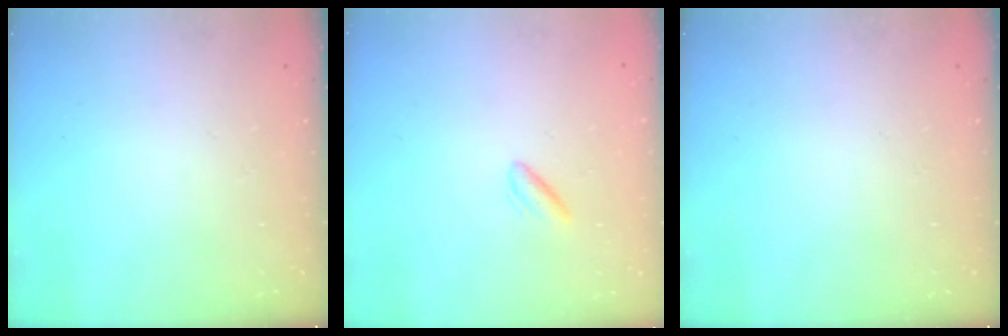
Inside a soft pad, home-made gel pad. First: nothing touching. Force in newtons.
{"total": 2.3, "press": 2.0, "slide": 1.3}
{"total": 0.0}